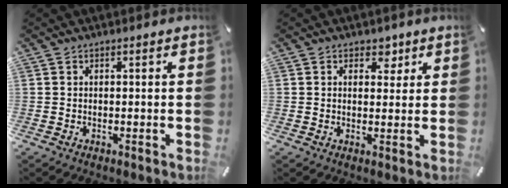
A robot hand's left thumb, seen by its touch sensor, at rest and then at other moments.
{"total": 3.8, "force": [1.9, 2.7, 1.9], "torque": [-0.004, -0.009, 0.025]}